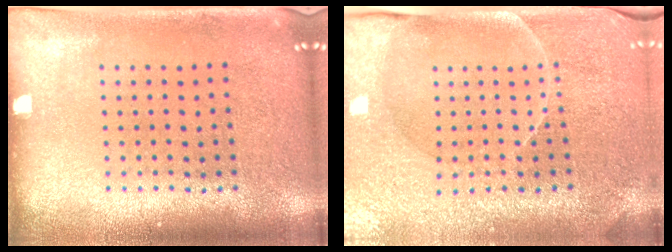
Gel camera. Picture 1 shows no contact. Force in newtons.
{"total": 3.8, "press": 3.7, "slide": 0.8}